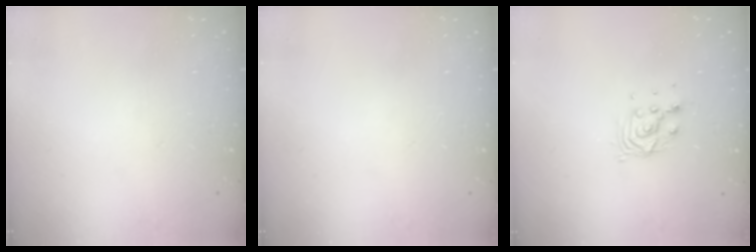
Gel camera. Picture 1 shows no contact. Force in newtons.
{"total": 0.0}
{"total": 6.8, "press": 6.8, "slide": 0.5}